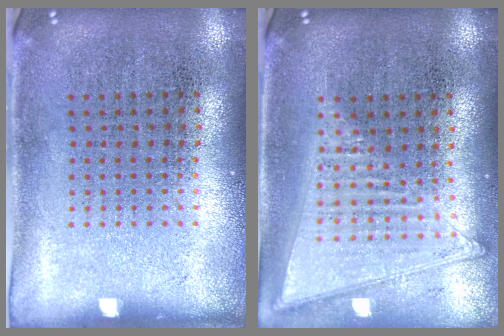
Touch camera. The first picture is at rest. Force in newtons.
{"total": 1.4, "press": 1.3, "slide": 0.5}